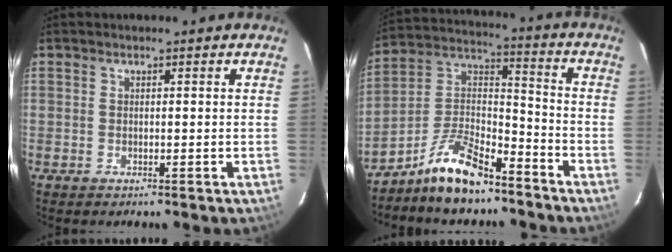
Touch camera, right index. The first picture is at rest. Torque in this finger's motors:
{"motor_torque": [0.30, -0.48, 0.32, 0.05]}